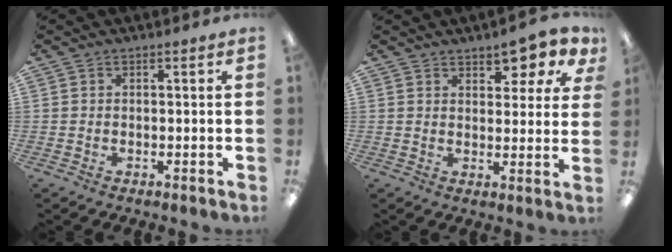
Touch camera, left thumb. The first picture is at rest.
{"total": 5.9, "force": [4.9, 2.2, 2.6], "torque": [-0.022, -0.031, 0.082]}